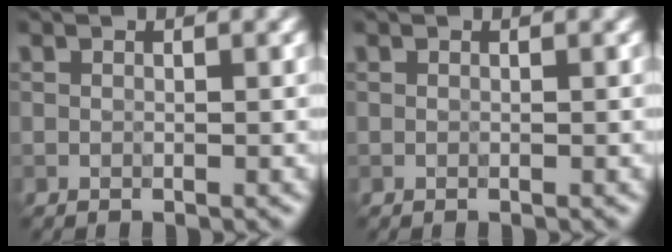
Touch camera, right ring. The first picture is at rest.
{"total": 0.0}